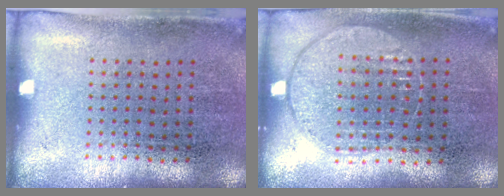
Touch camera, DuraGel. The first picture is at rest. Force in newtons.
{"total": 0.9, "press": 0.9, "slide": 0.4}